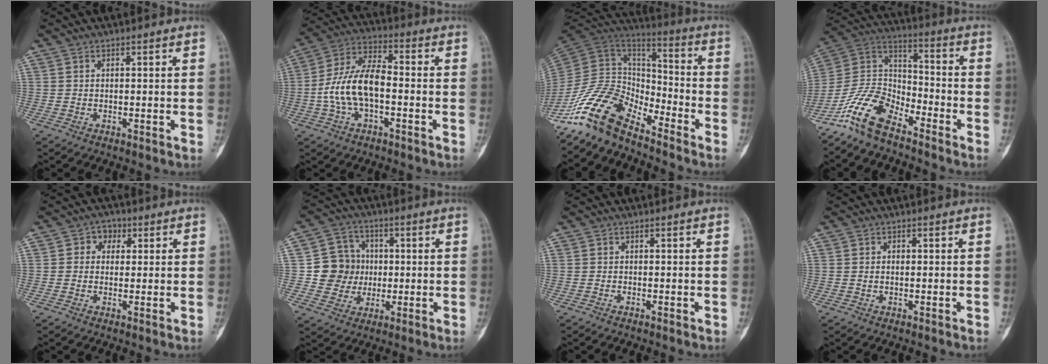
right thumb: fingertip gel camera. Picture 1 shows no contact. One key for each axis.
{"total": 12.3, "fx": -2.0, "fy": 6.2, "fz": 10.4, "tx": -0.205, "ty": 0.041, "tz": -0.043}
{"total": 14.4, "fx": -11.3, "fy": 6.1, "fz": 6.4, "tx": -0.105, "ty": 0.098, "tz": -0.230}
{"total": 12.9, "fx": -9.6, "fy": 5.5, "fz": 6.7, "tx": -0.123, "ty": 0.075, "tz": -0.196}
{"total": 3.8, "fx": 1.0, "fy": 3.3, "fz": 1.6, "tx": 0.002, "ty": 0.006, "tz": 0.006}
{"total": 9.7, "fx": -0.1, "fy": 9.2, "fz": 2.9, "tx": -0.007, "ty": 0.015, "tz": -0.003}
{"total": 0.0}
{"total": 0.8, "fx": 0.0, "fy": 0.5, "fz": 0.6, "tx": -0.010, "ty": 0.004, "tz": 0.000}